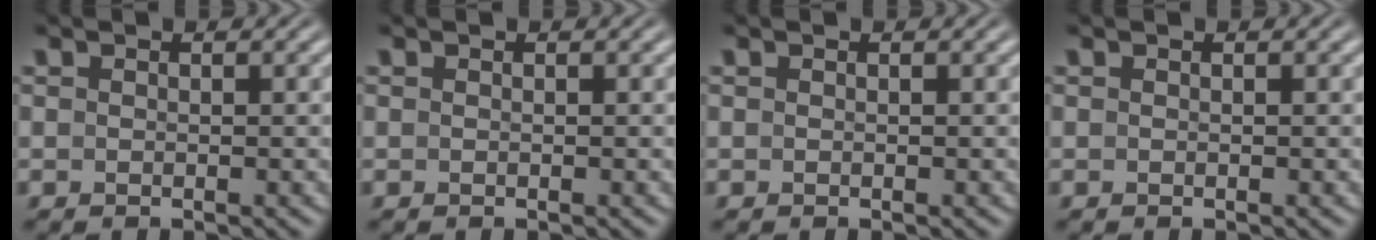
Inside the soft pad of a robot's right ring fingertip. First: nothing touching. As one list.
[{"total": 0.0}, {"total": 0.0}, {"total": 0.0}]